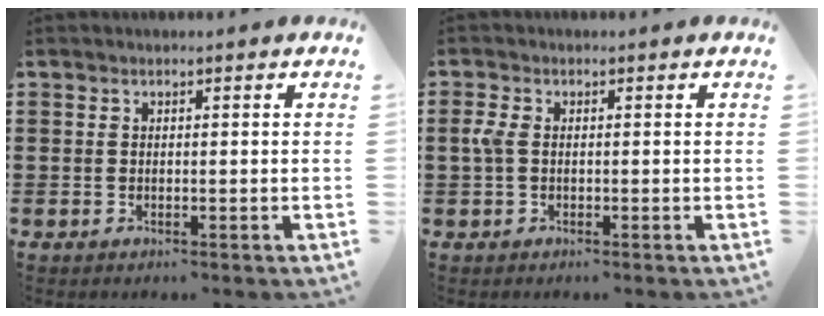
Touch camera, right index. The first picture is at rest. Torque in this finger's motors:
{"motor_torque": [0.55, -0.34, 0.20, 0.08]}